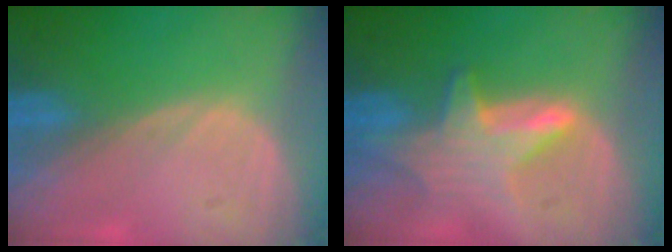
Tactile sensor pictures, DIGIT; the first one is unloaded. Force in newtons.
{"total": 6.8, "press": 6.3, "slide": 2.4}